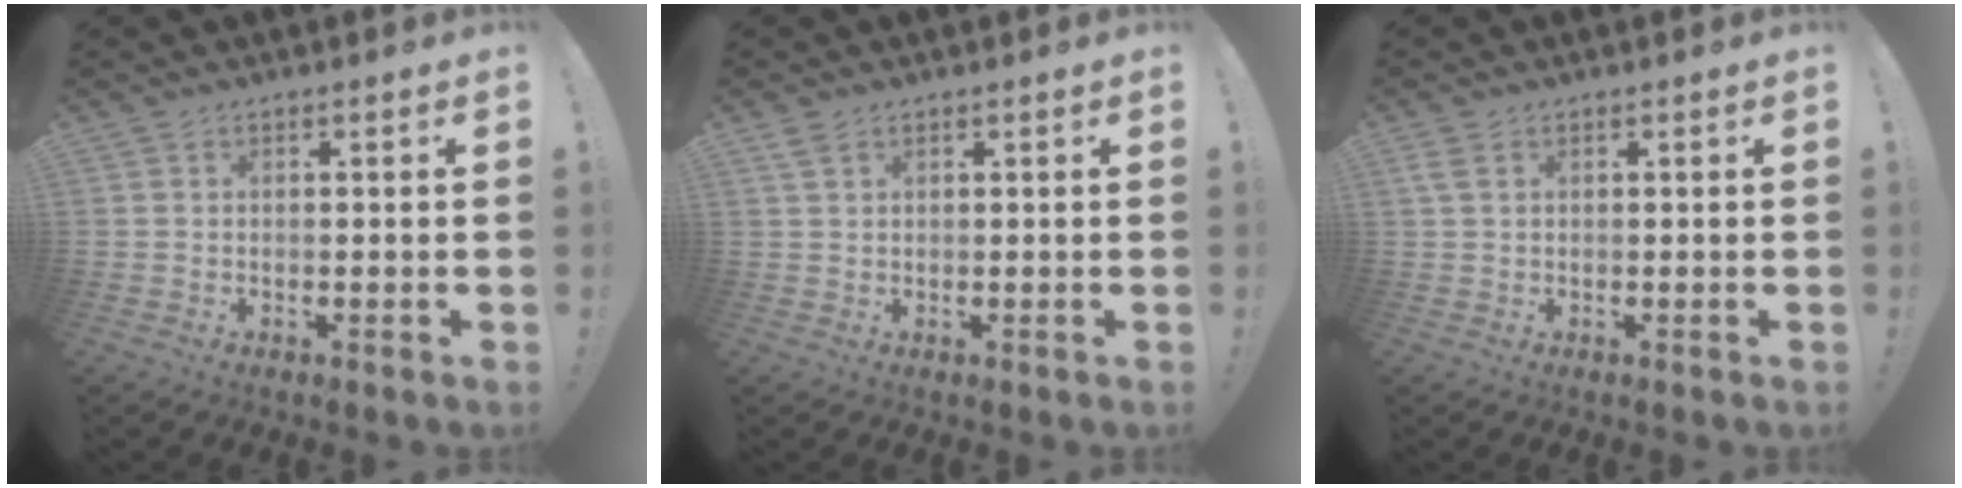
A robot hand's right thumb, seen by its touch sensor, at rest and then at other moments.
{"total": 2.3, "force": [1.5, 1.1, 1.4], "torque": [-0.021, -0.001, 0.027]}
{"total": 2.5, "force": [1.2, 1.3, 1.8], "torque": [-0.036, 0.004, 0.023]}